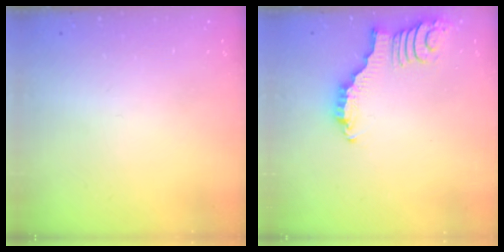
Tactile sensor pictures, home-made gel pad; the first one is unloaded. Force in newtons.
{"total": 2.9, "press": 2.9, "slide": 0.4}